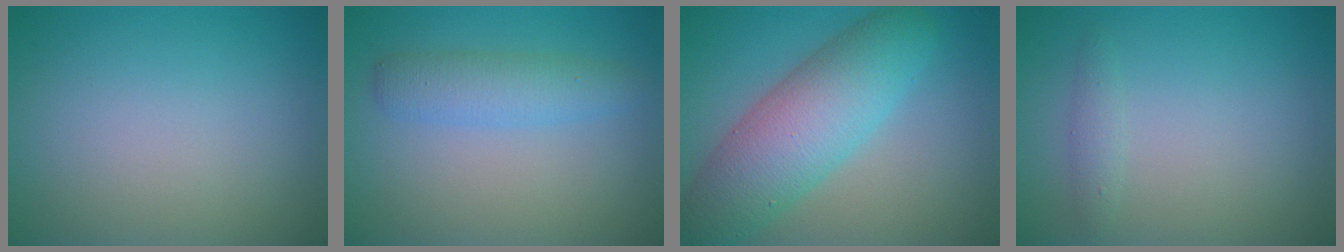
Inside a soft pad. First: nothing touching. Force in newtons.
{"total": 2.9, "press": 2.9, "slide": 0.1}
{"total": 8.2, "press": 8.2, "slide": 0.2}
{"total": 1.1, "press": 1.1, "slide": 0.0}